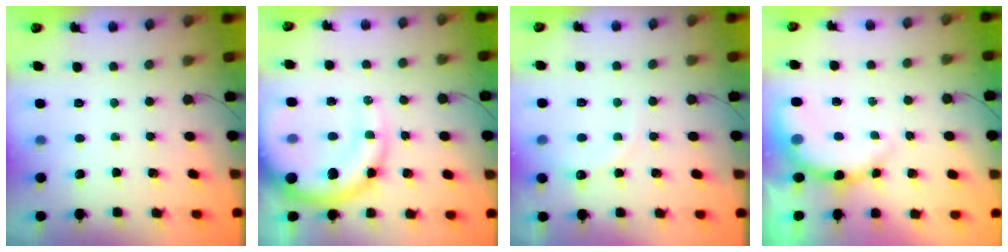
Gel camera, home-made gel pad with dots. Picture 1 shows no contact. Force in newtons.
{"total": 16.9, "press": 16.6, "slide": 3.4}
{"total": 6.5, "press": 6.3, "slide": 1.4}
{"total": 8.7, "press": 8.5, "slide": 1.4}